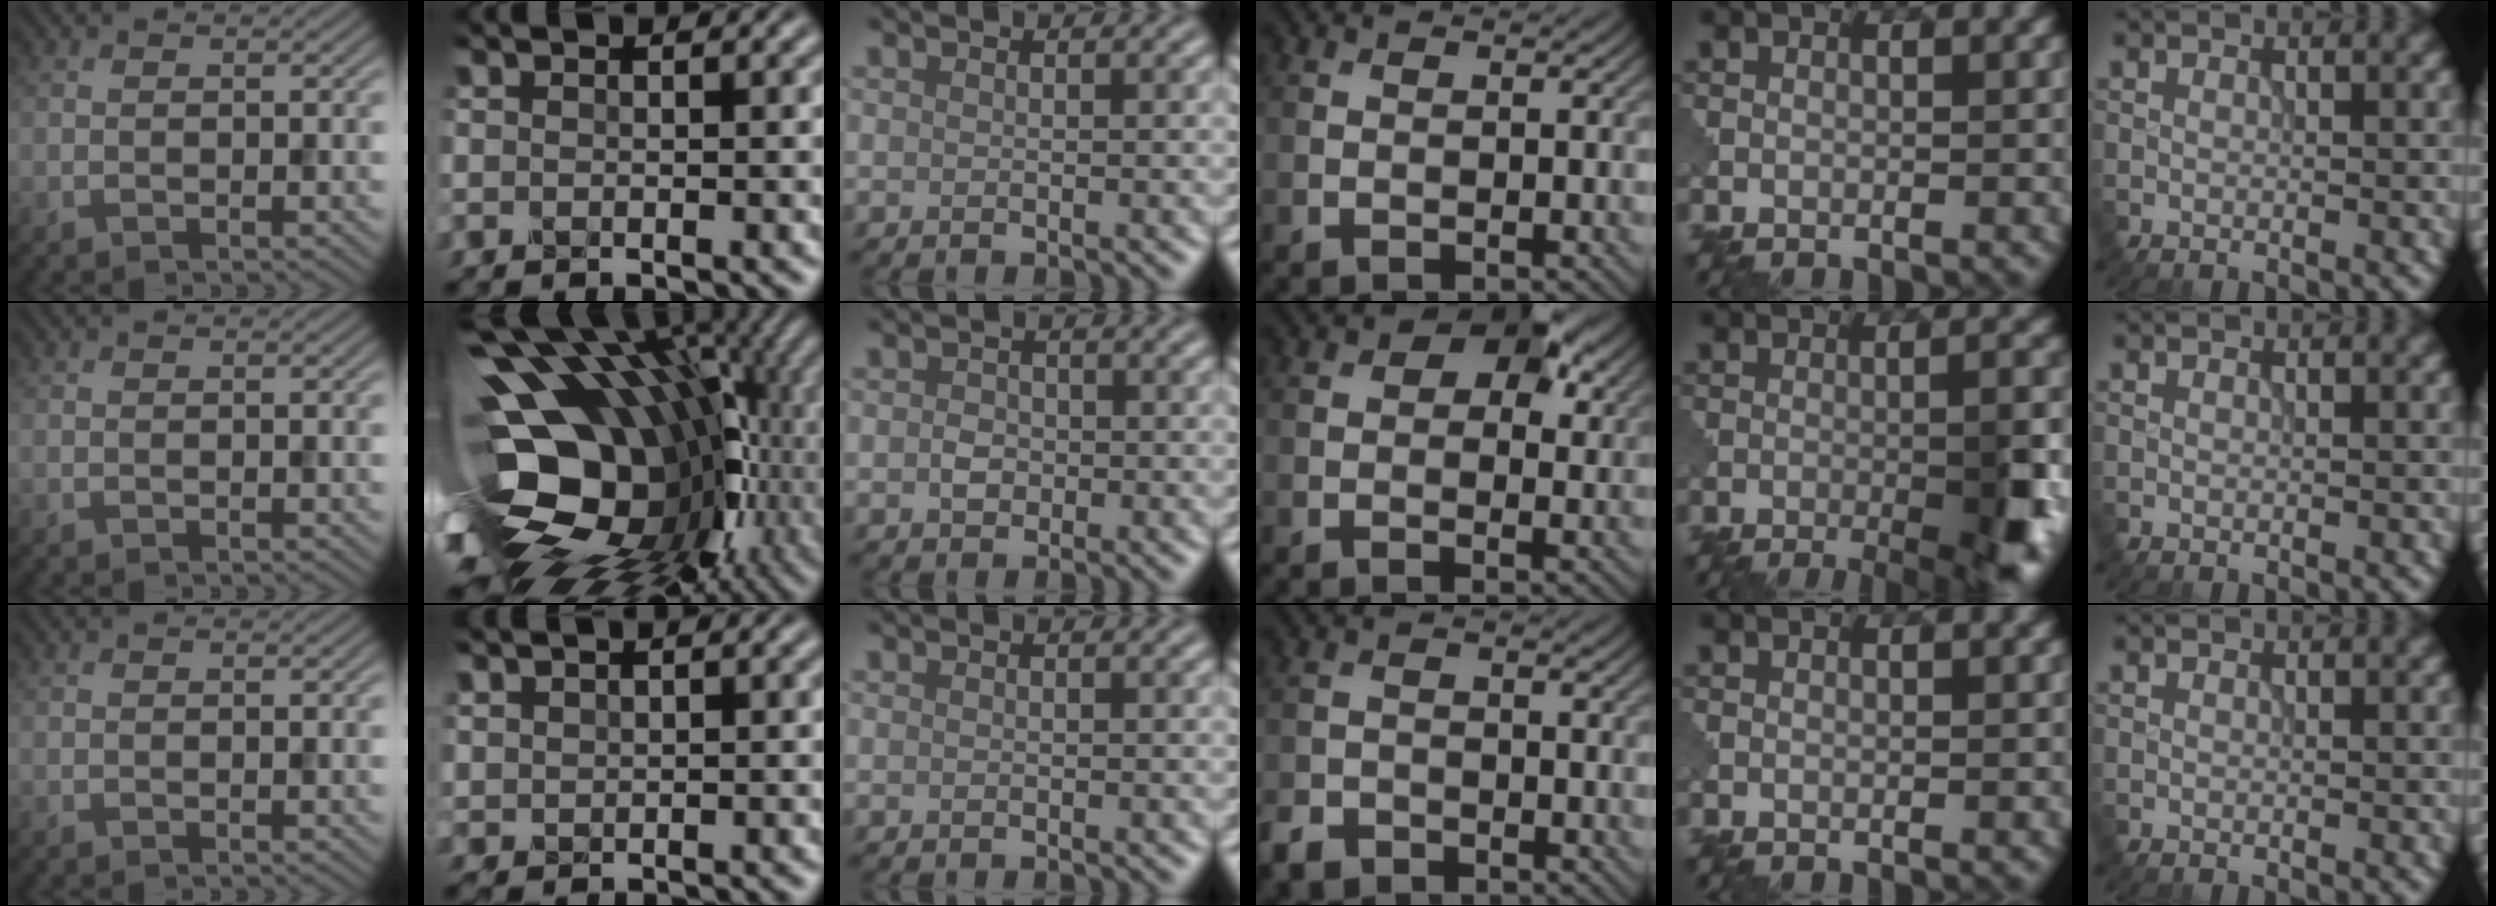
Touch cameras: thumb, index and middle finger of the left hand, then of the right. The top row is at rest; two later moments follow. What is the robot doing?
{"motion": "assemble", "object": "puzzle pieces"}